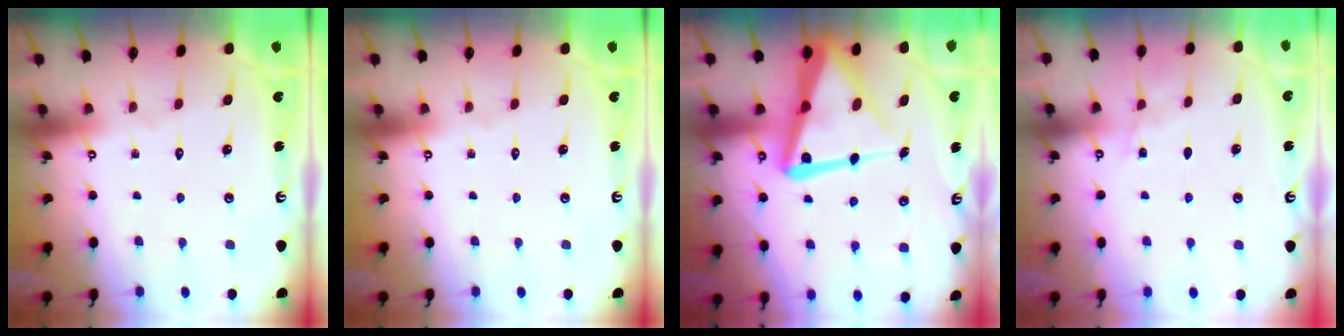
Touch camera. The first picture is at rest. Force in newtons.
{"total": 0.0}
{"total": 15.8, "press": 15.6, "slide": 1.8}
{"total": 3.5, "press": 3.5, "slide": 0.4}